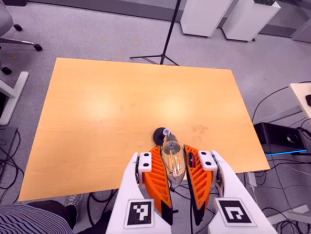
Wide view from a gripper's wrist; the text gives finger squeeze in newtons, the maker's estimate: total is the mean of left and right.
{"total": 20.8, "left": 25.8, "right": 15.9}